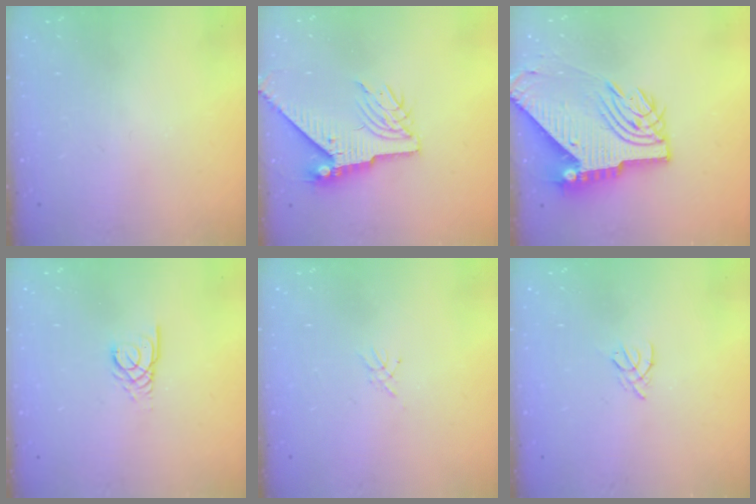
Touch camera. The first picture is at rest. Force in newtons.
{"total": 7.7, "press": 7.7, "slide": 0.6}
{"total": 13.2, "press": 13.1, "slide": 1.6}
{"total": 2.4, "press": 2.4, "slide": 0.1}
{"total": 2.3, "press": 2.2, "slide": 0.3}
{"total": 2.0, "press": 1.9, "slide": 0.5}